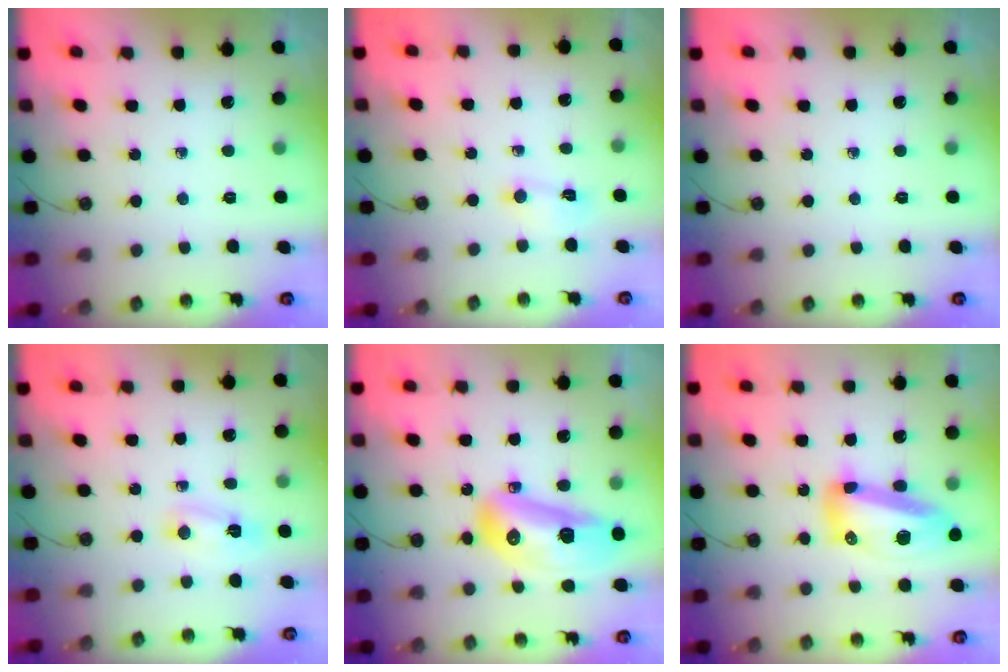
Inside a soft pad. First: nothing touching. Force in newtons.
{"total": 4.1, "press": 4.1, "slide": 0.6}
{"total": 0.0}
{"total": 3.2, "press": 2.7, "slide": 1.6}
{"total": 17.5, "press": 17.4, "slide": 2.0}
{"total": 15.7, "press": 15.6, "slide": 1.4}